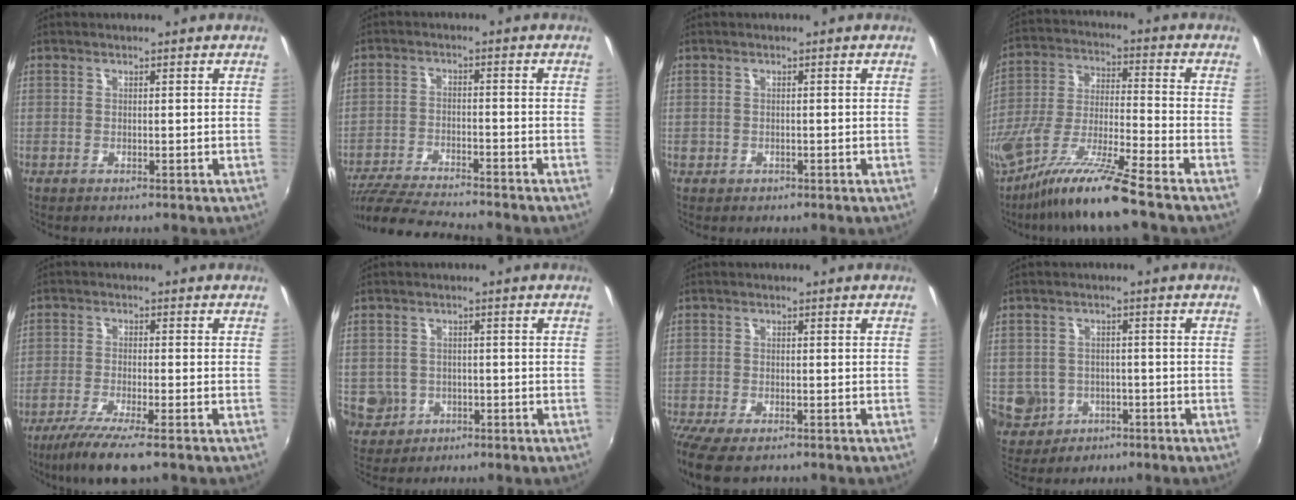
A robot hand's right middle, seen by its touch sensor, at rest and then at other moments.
{"total": 13.4, "force": [-12.1, 1.3, 5.6], "torque": [-0.129, -0.018, -0.208]}
{"total": 1.2, "force": [-0.5, 1.0, 0.2], "torque": [-0.005, -0.003, -0.006]}
{"total": 14.5, "force": [-10.7, -0.4, 9.8], "torque": [-0.196, -0.030, -0.199]}
{"total": 8.5, "force": [-6.1, 0.7, 5.9], "torque": [-0.135, -0.027, -0.110]}
{"total": 6.4, "force": [-1.4, 6.1, 1.6], "torque": [-0.050, 0.002, -0.009]}
{"total": 8.1, "force": [-6.3, 2.5, 4.6], "torque": [-0.115, -0.040, -0.113]}
{"total": 8.5, "force": [-2.5, 7.7, 2.4], "torque": [-0.080, 0.006, -0.022]}